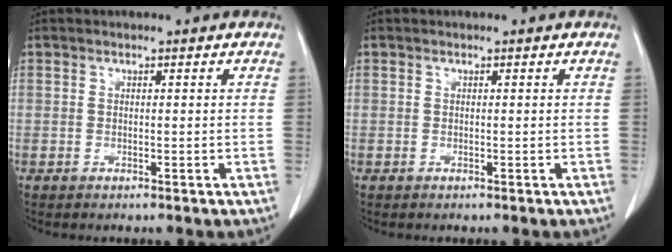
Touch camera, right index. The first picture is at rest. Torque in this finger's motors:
{"motor_torque": [0.00, 0.00, 0.00, 0.00]}